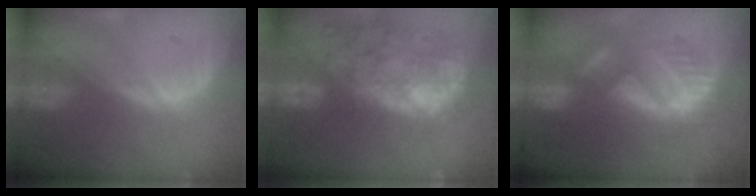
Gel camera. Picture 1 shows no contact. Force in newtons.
{"total": 14.1, "press": 11.6, "slide": 8.1}
{"total": 9.1, "press": 8.9, "slide": 1.9}